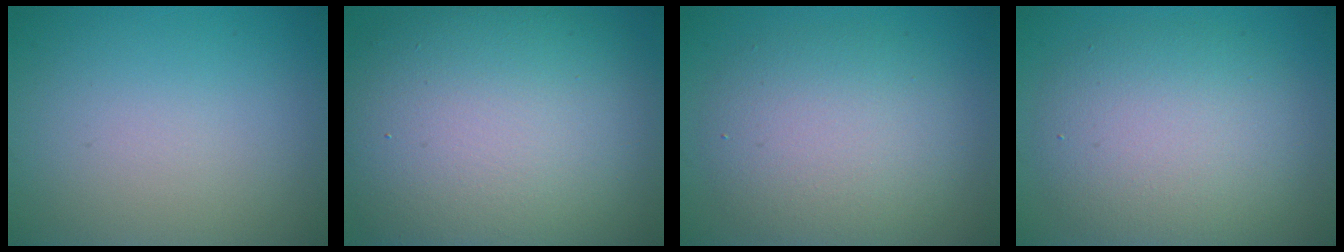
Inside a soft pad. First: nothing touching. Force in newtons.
{"total": 14.9, "press": 14.9, "slide": 0.8}
{"total": 5.9, "press": 5.8, "slide": 0.4}
{"total": 6.8, "press": 6.8, "slide": 0.3}